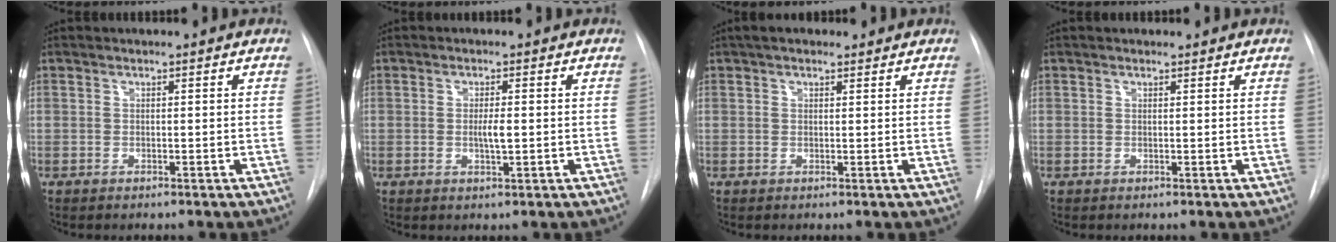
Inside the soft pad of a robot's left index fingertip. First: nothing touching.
{"total": 2.5, "force": [-0.2, 0.4, 2.5], "torque": [-0.046, -0.002, -0.003]}
{"total": 3.5, "force": [2.6, 1.6, 1.8], "torque": [-0.031, 0.028, 0.040]}
{"total": 0.6, "force": [0.5, 0.3, 0.1], "torque": [-0.008, 0.003, 0.007]}